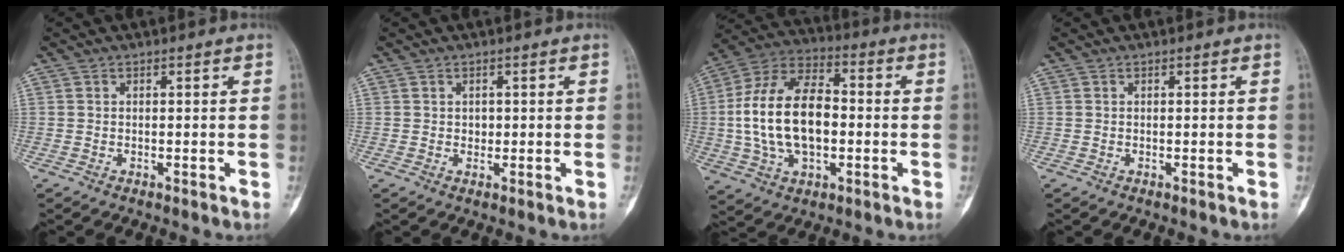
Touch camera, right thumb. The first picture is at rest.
{"total": 1.1, "force": [0.1, 0.9, 0.5], "torque": [-0.002, 0.002, 0.004]}
{"total": 18.9, "force": [-0.6, 11.2, 15.2], "torque": [-0.280, 0.027, -0.009]}
{"total": 0.0}